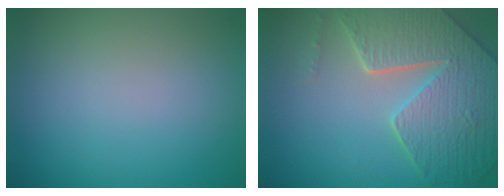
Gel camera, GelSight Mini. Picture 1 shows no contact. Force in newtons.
{"total": 8.4, "press": 6.0, "slide": 5.8}